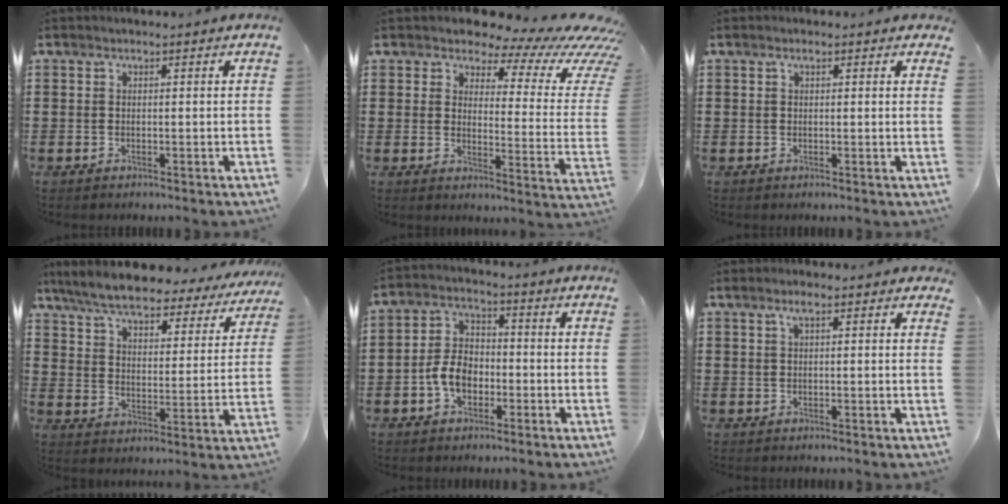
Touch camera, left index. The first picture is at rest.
{"total": 6.6, "force": [5.3, 2.2, 3.2], "torque": [-0.068, -0.041, 0.086]}
{"total": 1.1, "force": [0.6, 0.4, 0.9], "torque": [-0.018, 0.003, 0.011]}
{"total": 7.1, "force": [6.5, 1.0, 2.9], "torque": [-0.086, -0.037, 0.111]}
{"total": 5.9, "force": [-2.0, 3.8, 4.0], "torque": [-0.101, 0.004, -0.045]}
{"total": 2.5, "force": [1.5, 0.6, 1.9], "torque": [-0.040, 0.003, 0.026]}